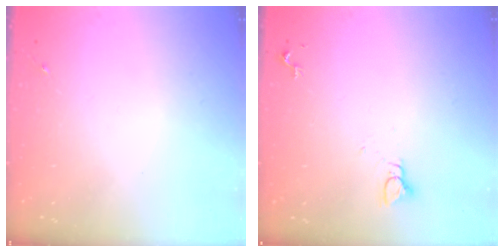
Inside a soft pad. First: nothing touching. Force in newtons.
{"total": 2.8, "press": 2.8, "slide": 0.1}